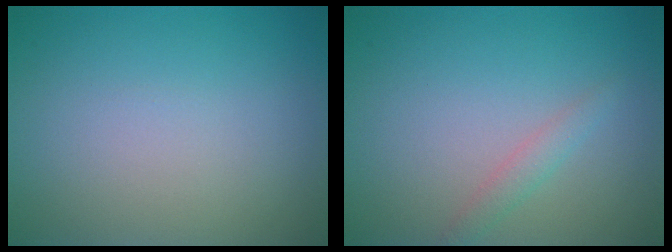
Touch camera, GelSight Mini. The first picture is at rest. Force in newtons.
{"total": 1.3, "press": 1.3, "slide": 0.1}